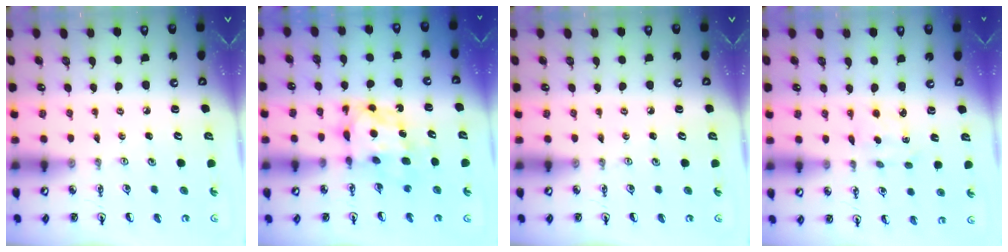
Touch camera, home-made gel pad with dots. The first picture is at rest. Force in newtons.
{"total": 6.4, "press": 6.4, "slide": 0.5}
{"total": 0.0}
{"total": 2.5, "press": 2.4, "slide": 0.6}